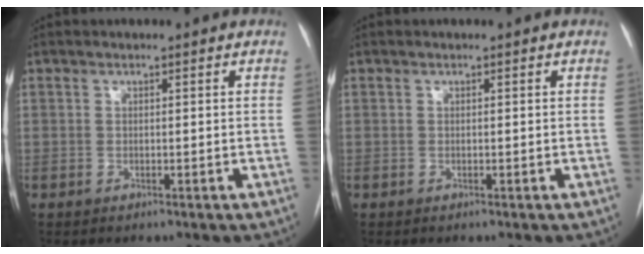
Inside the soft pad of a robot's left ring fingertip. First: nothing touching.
{"total": 0.0}